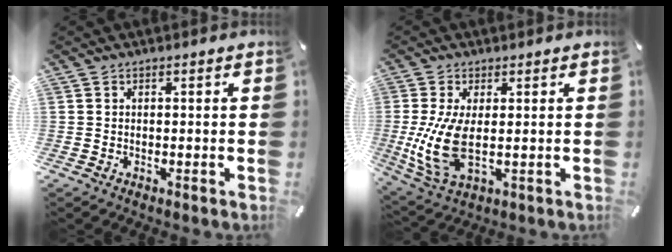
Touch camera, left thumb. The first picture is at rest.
{"total": 10.7, "force": [0.2, 4.7, 9.6], "torque": [-0.225, -0.030, 0.009]}